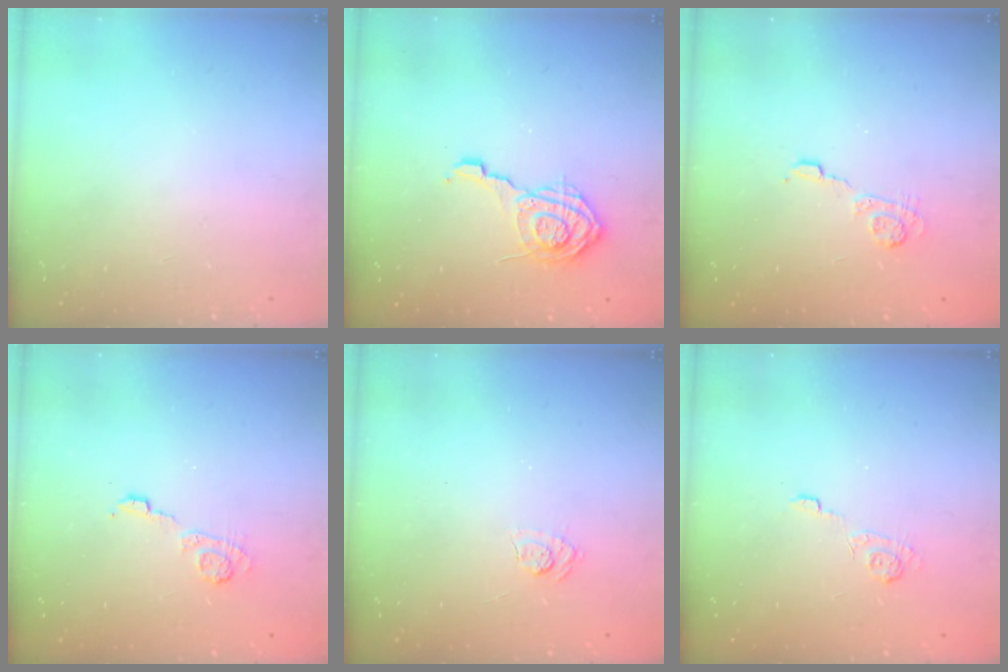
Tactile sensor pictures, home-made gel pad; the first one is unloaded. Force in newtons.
{"total": 11.2, "press": 11.2, "slide": 0.9}
{"total": 4.1, "press": 4.1, "slide": 0.7}
{"total": 4.1, "press": 4.1, "slide": 0.7}
{"total": 4.5, "press": 4.3, "slide": 1.4}
{"total": 3.0, "press": 2.6, "slide": 1.4}